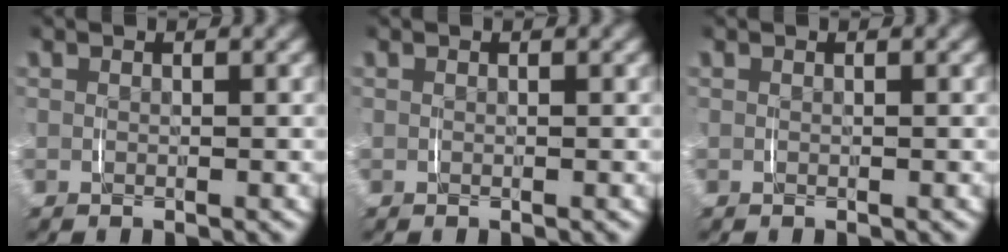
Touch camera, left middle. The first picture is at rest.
{"total": 0.0}
{"total": 0.0}